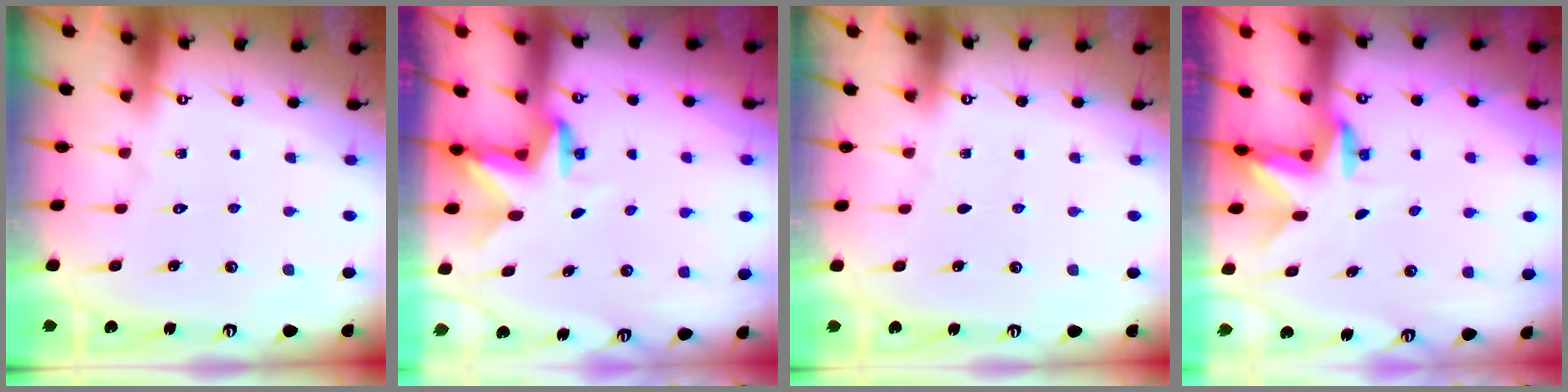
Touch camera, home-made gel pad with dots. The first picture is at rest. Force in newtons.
{"total": 2.9, "press": 2.9, "slide": 0.1}
{"total": 0.0}
{"total": 2.4, "press": 2.4, "slide": 0.3}